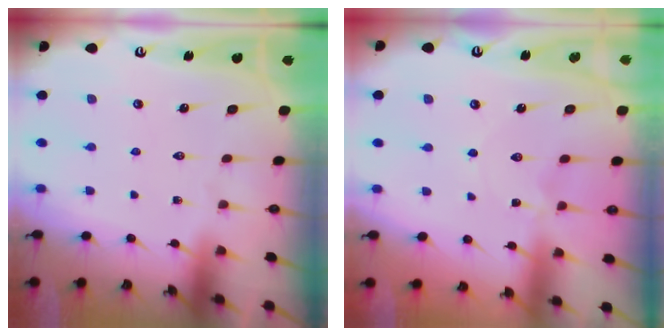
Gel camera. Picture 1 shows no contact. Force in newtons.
{"total": 0.0}